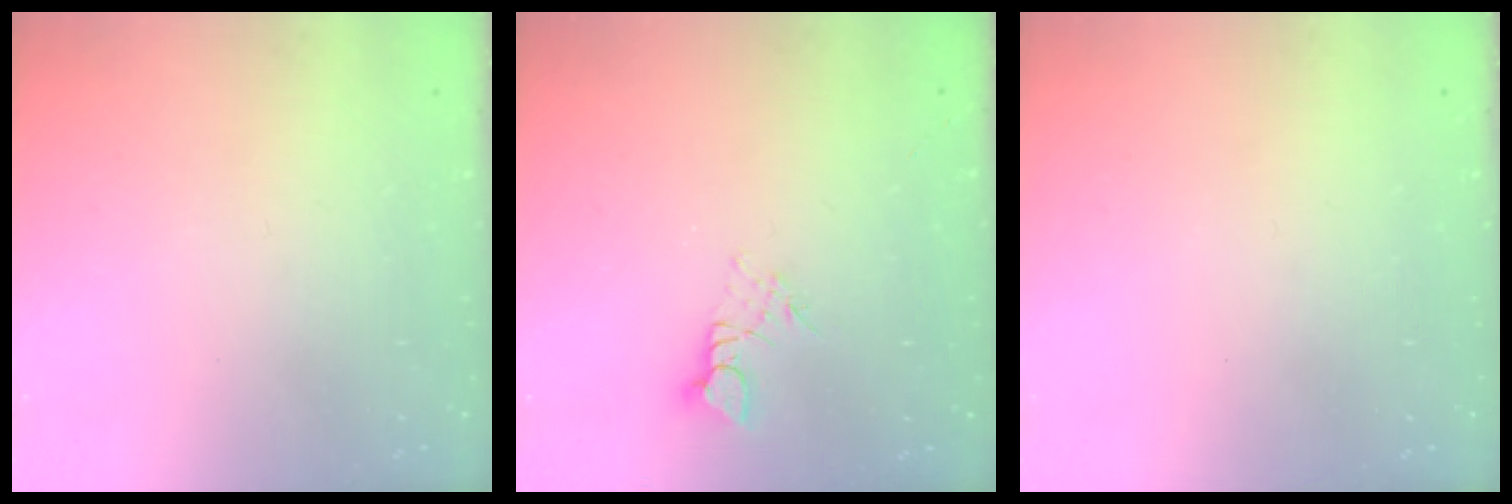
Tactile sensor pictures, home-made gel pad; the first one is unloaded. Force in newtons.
{"total": 3.2, "press": 3.2, "slide": 0.2}
{"total": 0.0}